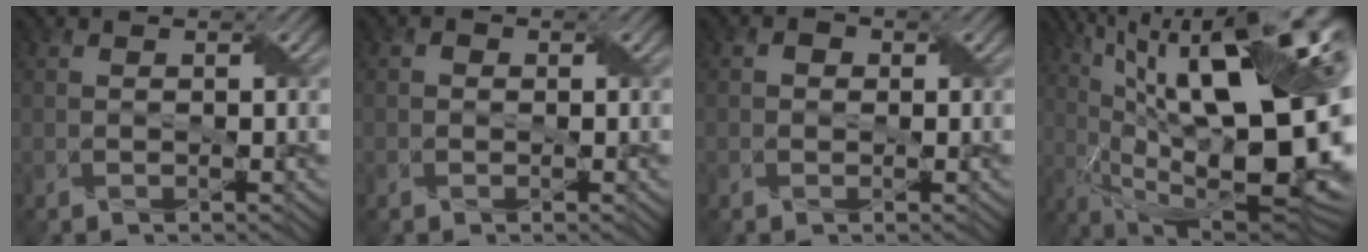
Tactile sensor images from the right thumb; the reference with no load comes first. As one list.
[{"total": 0.8, "force": [-0.3, 0.7, 0.1], "torque": [0.001, 0.001, -0.006]}, {"total": 1.3, "force": [-0.1, 1.2, 0.3], "torque": [-0.005, 0.000, -0.005]}, {"total": 23.7, "force": [4.8, 9.1, 21.4], "torque": [-0.343, 0.041, 0.068]}]